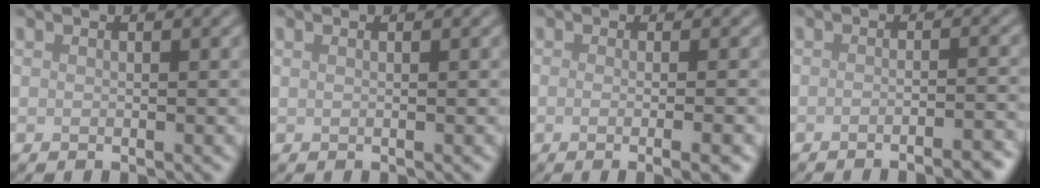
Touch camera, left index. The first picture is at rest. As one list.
[{"total": 0.9, "force": [0.5, 0.4, 0.7], "torque": [-0.006, -0.004, 0.000]}, {"total": 5.1, "force": [-0.6, 2.3, 4.5], "torque": [-0.021, 0.008, -0.024]}, {"total": 4.0, "force": [-2.7, 0.9, 2.8], "torque": [-0.029, 0.011, -0.041]}]